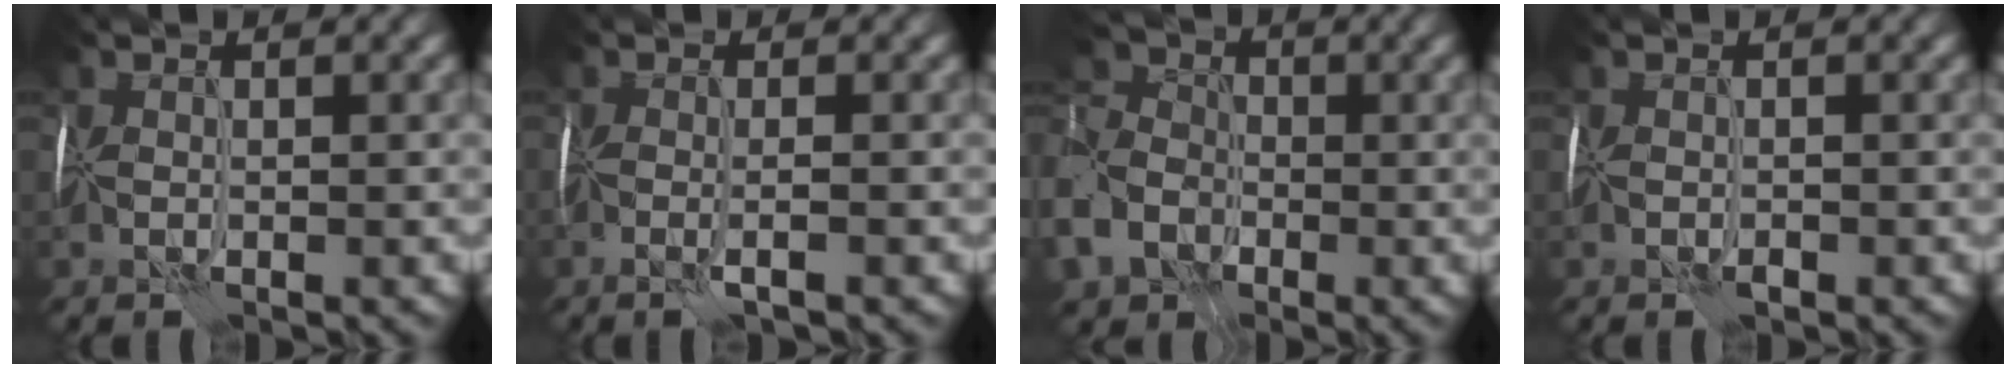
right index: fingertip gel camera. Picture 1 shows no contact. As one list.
[{"total": 1.0, "force": [-0.6, -0.4, 0.8], "torque": [-0.018, -0.006, -0.013]}, {"total": 10.5, "force": [-5.4, 7.5, 4.9], "torque": [-0.121, -0.029, -0.102]}, {"total": 0.7, "force": [-0.6, 0.3, 0.1], "torque": [-0.006, -0.004, -0.011]}]